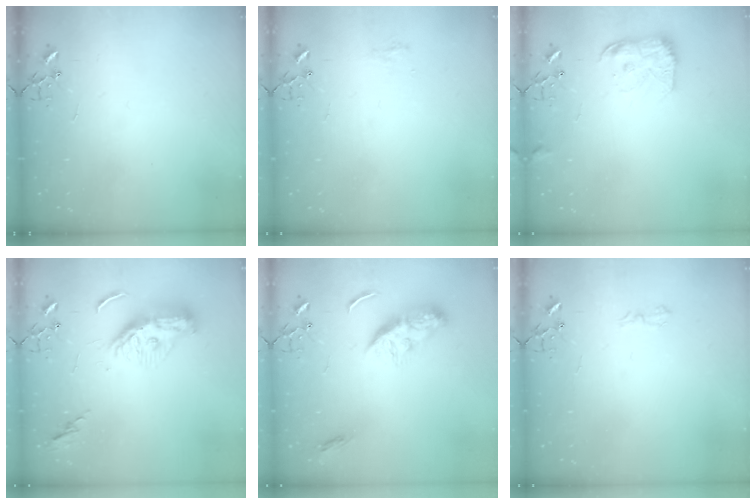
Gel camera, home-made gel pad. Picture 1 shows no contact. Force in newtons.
{"total": 5.9, "press": 5.9, "slide": 0.7}
{"total": 12.4, "press": 12.4, "slide": 0.7}
{"total": 11.7, "press": 11.6, "slide": 1.0}
{"total": 10.9, "press": 10.9, "slide": 0.2}
{"total": 6.6, "press": 6.5, "slide": 0.7}